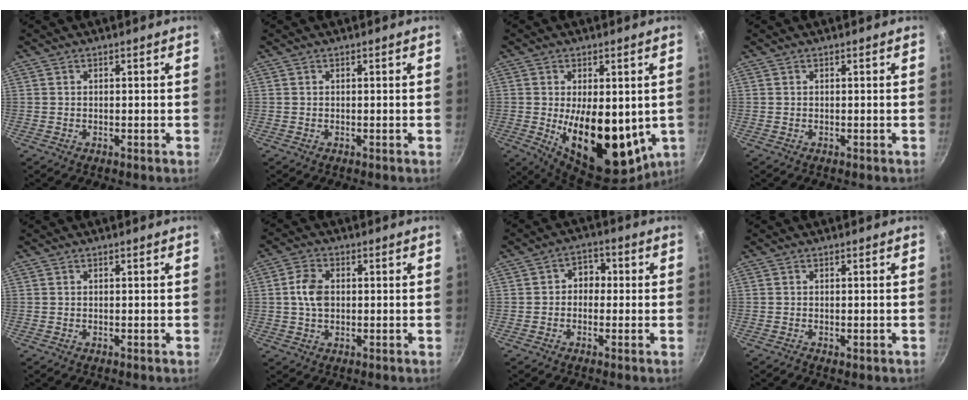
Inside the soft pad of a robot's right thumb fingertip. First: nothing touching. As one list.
[{"total": 0.0}, {"total": 19.4, "force": [-1.4, 10.0, 16.6], "torque": [-0.235, -0.030, -0.001]}, {"total": 0.0}, {"total": 0.0}, {"total": 5.7, "force": [0.4, 3.9, 4.2], "torque": [-0.071, 0.010, 0.003]}, {"total": 4.6, "force": [-0.1, 3.8, 2.6], "torque": [-0.003, 0.013, -0.013]}, {"total": 0.9, "force": [-0.4, 0.4, 0.7], "torque": [-0.011, 0.000, -0.006]}]